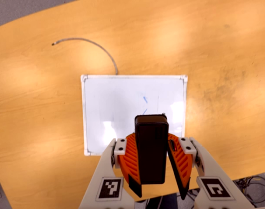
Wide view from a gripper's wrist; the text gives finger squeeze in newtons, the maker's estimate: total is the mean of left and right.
{"total": 8.0, "left": 8.1, "right": 7.9}